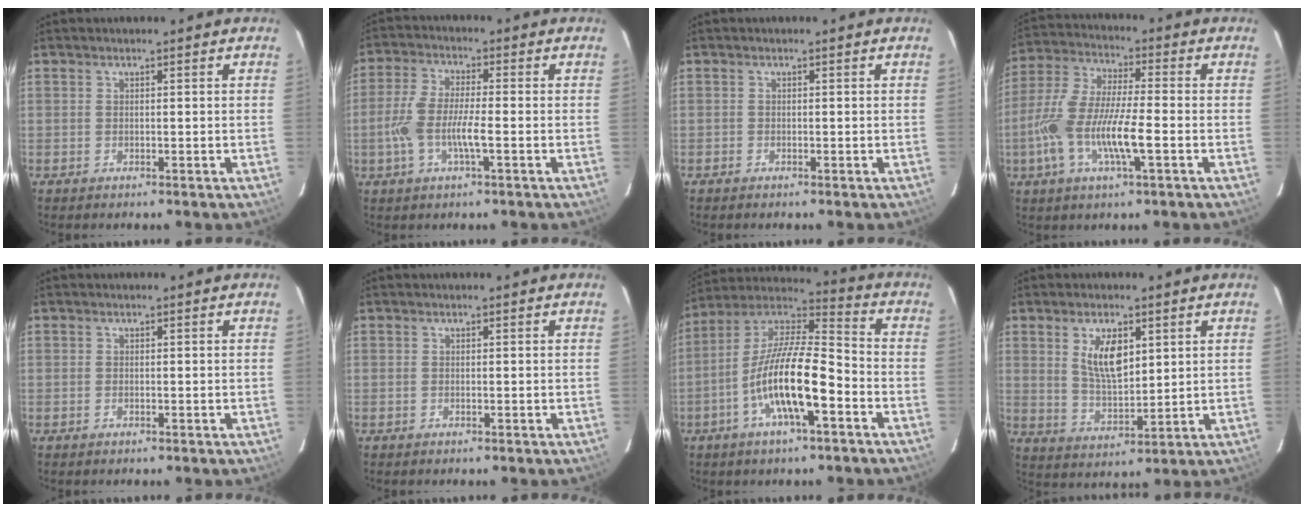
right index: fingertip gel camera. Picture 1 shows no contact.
{"total": 8.1, "force": [-2.2, 1.7, 7.6], "torque": [-0.161, -0.001, -0.045]}
{"total": 0.6, "force": [-0.5, 0.3, 0.0], "torque": [-0.001, 0.001, -0.011]}
{"total": 14.0, "force": [-3.9, 3.2, 13.0], "torque": [-0.271, -0.005, -0.077]}
{"total": 0.0}
{"total": 0.0}
{"total": 16.0, "force": [-6.1, 3.8, 14.3], "torque": [-0.272, -0.008, -0.121]}
{"total": 8.3, "force": [3.1, 3.9, 6.7], "torque": [-0.119, 0.000, 0.067]}